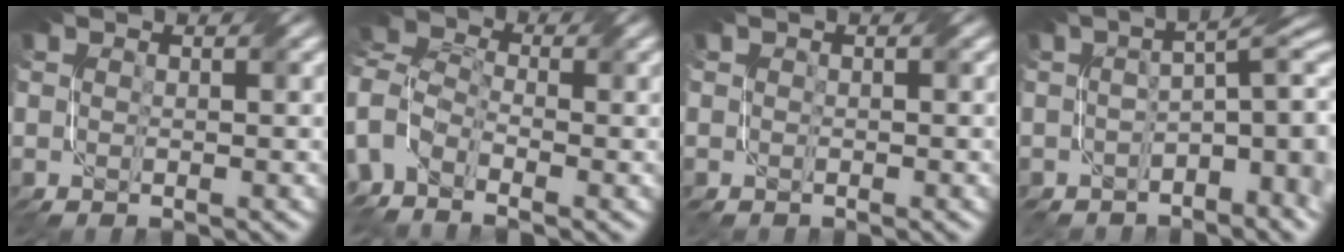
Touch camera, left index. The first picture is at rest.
{"total": 5.7, "force": [-4.2, 2.9, 2.6], "torque": [-0.053, 0.000, -0.063]}
{"total": 1.5, "force": [-1.0, 0.1, -1.1], "torque": [0.020, -0.006, 0.001]}
{"total": 7.2, "force": [-1.4, 2.5, 6.6], "torque": [-0.073, 0.008, -0.003]}